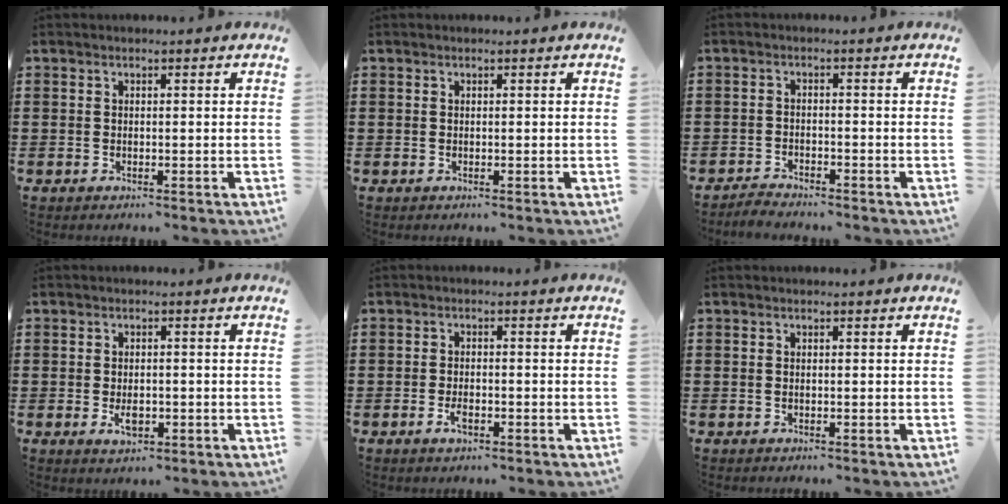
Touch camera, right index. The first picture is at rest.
{"total": 0.0}
{"total": 2.1, "force": [-2.1, 0.2, 0.0], "torque": [-0.008, 0.001, -0.043]}
{"total": 2.9, "force": [-0.7, 1.6, 2.4], "torque": [-0.044, -0.006, -0.014]}
{"total": 2.4, "force": [-1.0, 1.1, 1.9], "torque": [-0.043, -0.003, -0.021]}
{"total": 0.0}